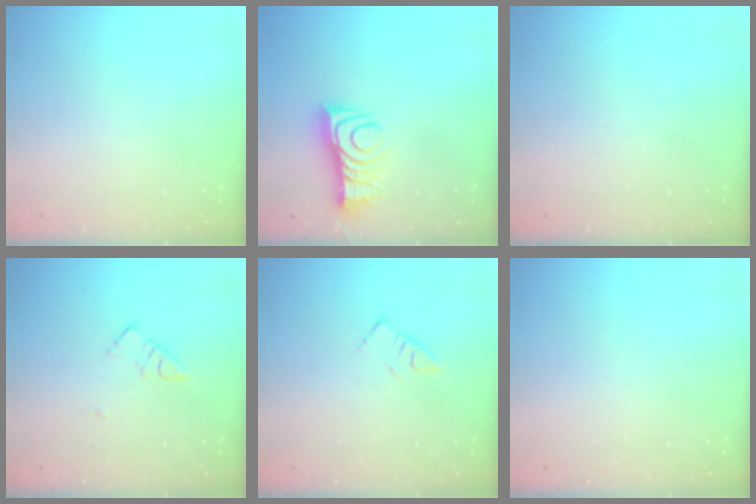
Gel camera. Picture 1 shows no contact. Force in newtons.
{"total": 10.7, "press": 10.6, "slide": 0.4}
{"total": 0.0}
{"total": 5.8, "press": 5.8, "slide": 0.6}
{"total": 3.6, "press": 3.5, "slide": 0.3}
{"total": 0.0}